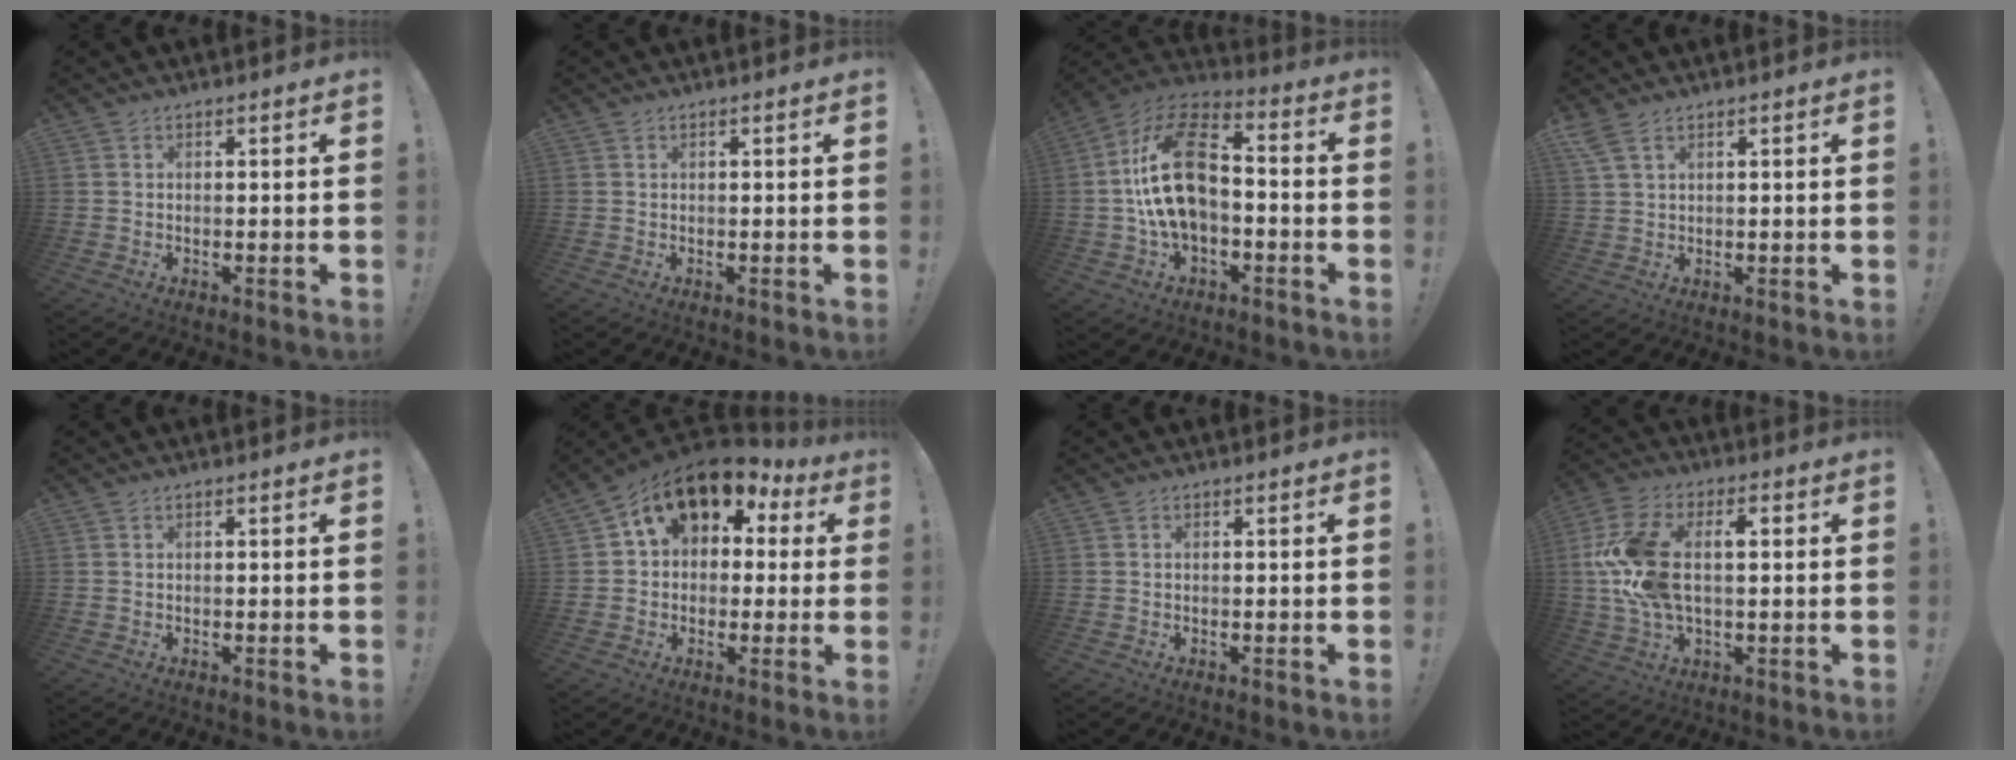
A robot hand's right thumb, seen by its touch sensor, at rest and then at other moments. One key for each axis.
{"total": 0.0}
{"total": 19.3, "fx": -0.5, "fy": 11.8, "fz": 15.3, "tx": -0.285, "ty": 0.030, "tz": -0.003}
{"total": 4.1, "fx": 2.4, "fy": 1.7, "fz": 2.9, "tx": -0.066, "ty": -0.001, "tz": 0.049}
{"total": 0.0}
{"total": 12.4, "fx": 6.6, "fy": 8.0, "fz": 6.8, "tx": -0.107, "ty": -0.038, "tz": 0.122}
{"total": 0.0}
{"total": 16.7, "fx": 1.7, "fy": 9.7, "fz": 13.5, "tx": -0.264, "ty": 0.007, "tz": 0.027}